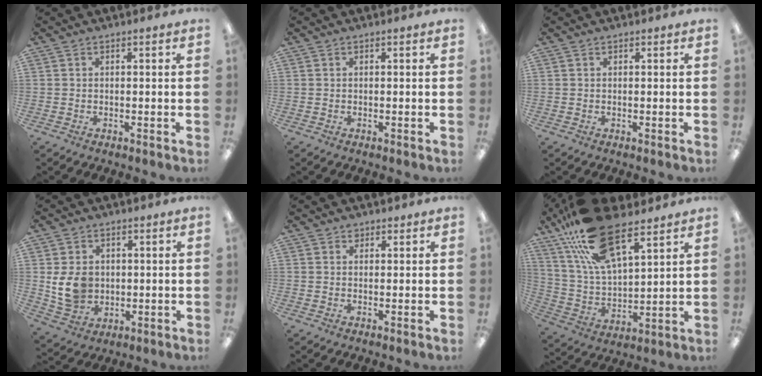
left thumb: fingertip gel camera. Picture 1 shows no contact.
{"total": 0.0}
{"total": 0.0}
{"total": 8.9, "force": [0.9, 7.3, 4.9], "torque": [-0.096, 0.006, 0.019]}
{"total": 1.2, "force": [0.9, 0.8, 0.2], "torque": [0.004, -0.002, 0.016]}
{"total": 21.0, "force": [14.0, 8.7, 13.1], "torque": [-0.262, -0.057, 0.249]}